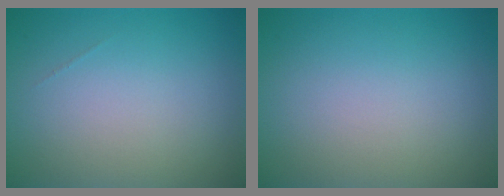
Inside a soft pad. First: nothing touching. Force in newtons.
{"total": 0.0}